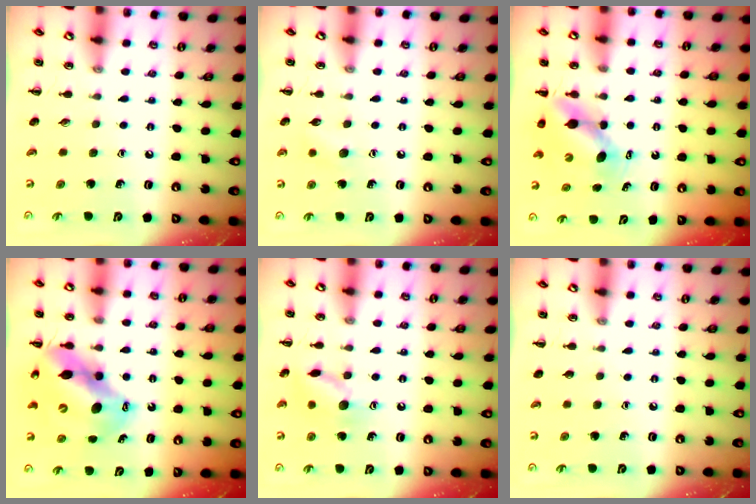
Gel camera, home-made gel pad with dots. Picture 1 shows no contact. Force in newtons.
{"total": 5.7, "press": 5.5, "slide": 1.3}
{"total": 6.2, "press": 6.2, "slide": 0.5}
{"total": 13.8, "press": 13.4, "slide": 3.5}
{"total": 10.5, "press": 10.5, "slide": 0.6}
{"total": 0.0}